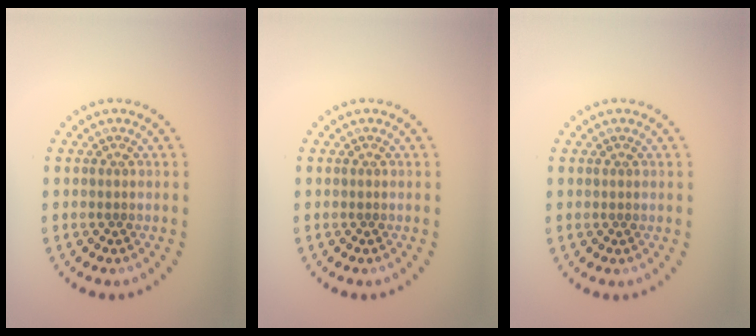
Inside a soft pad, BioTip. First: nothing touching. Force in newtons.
{"total": 0.0}
{"total": 0.0}